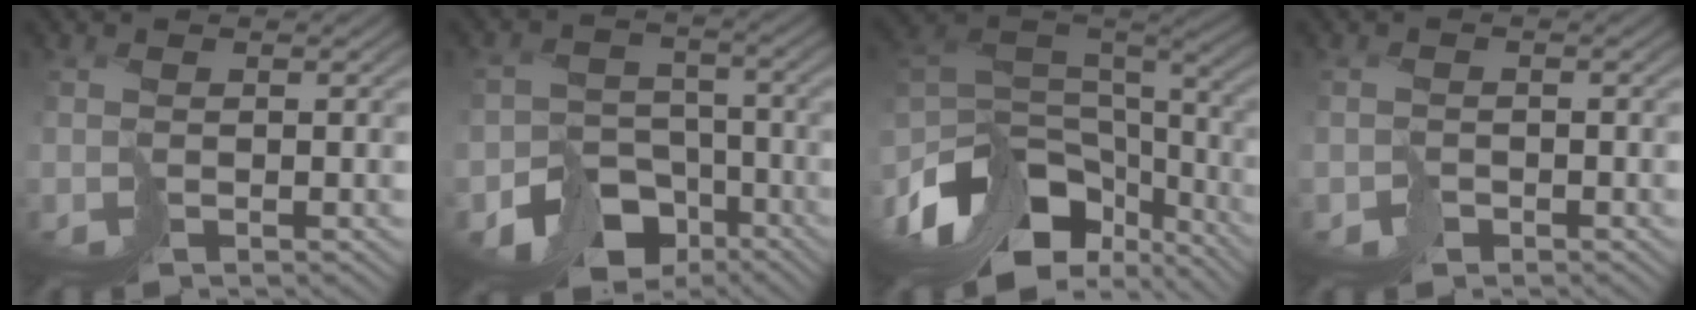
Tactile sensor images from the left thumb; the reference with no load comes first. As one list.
[{"total": 11.5, "force": [-7.9, 7.6, 3.4], "torque": [-0.076, -0.026, -0.104]}, {"total": 14.7, "force": [-6.8, 8.6, 9.8], "torque": [-0.225, -0.034, -0.095]}, {"total": 1.2, "force": [-0.9, 0.7, -0.3], "torque": [0.018, 0.000, -0.018]}]